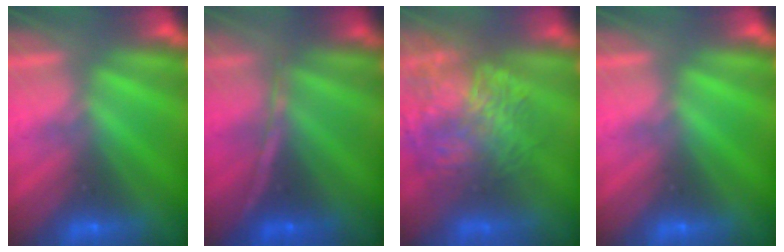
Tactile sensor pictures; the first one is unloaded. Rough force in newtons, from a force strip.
{"total": 1.3}
{"total": 7.8}
{"total": 0.0}